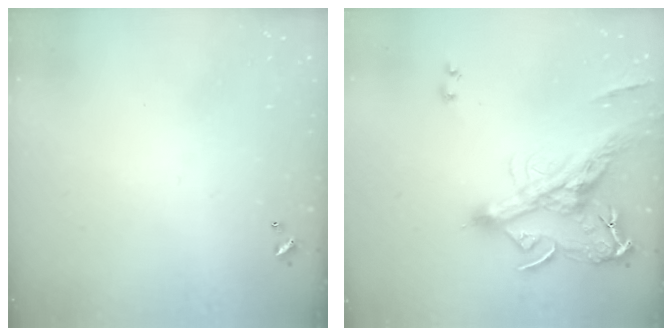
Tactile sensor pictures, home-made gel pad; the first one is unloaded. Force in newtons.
{"total": 11.1, "press": 10.7, "slide": 2.6}